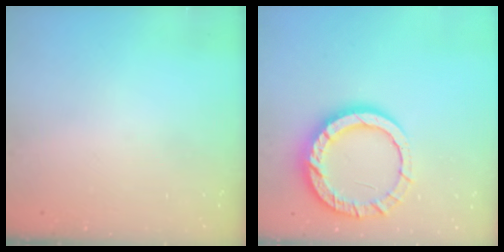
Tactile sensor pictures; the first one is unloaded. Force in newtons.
{"total": 15.0, "press": 14.9, "slide": 1.3}